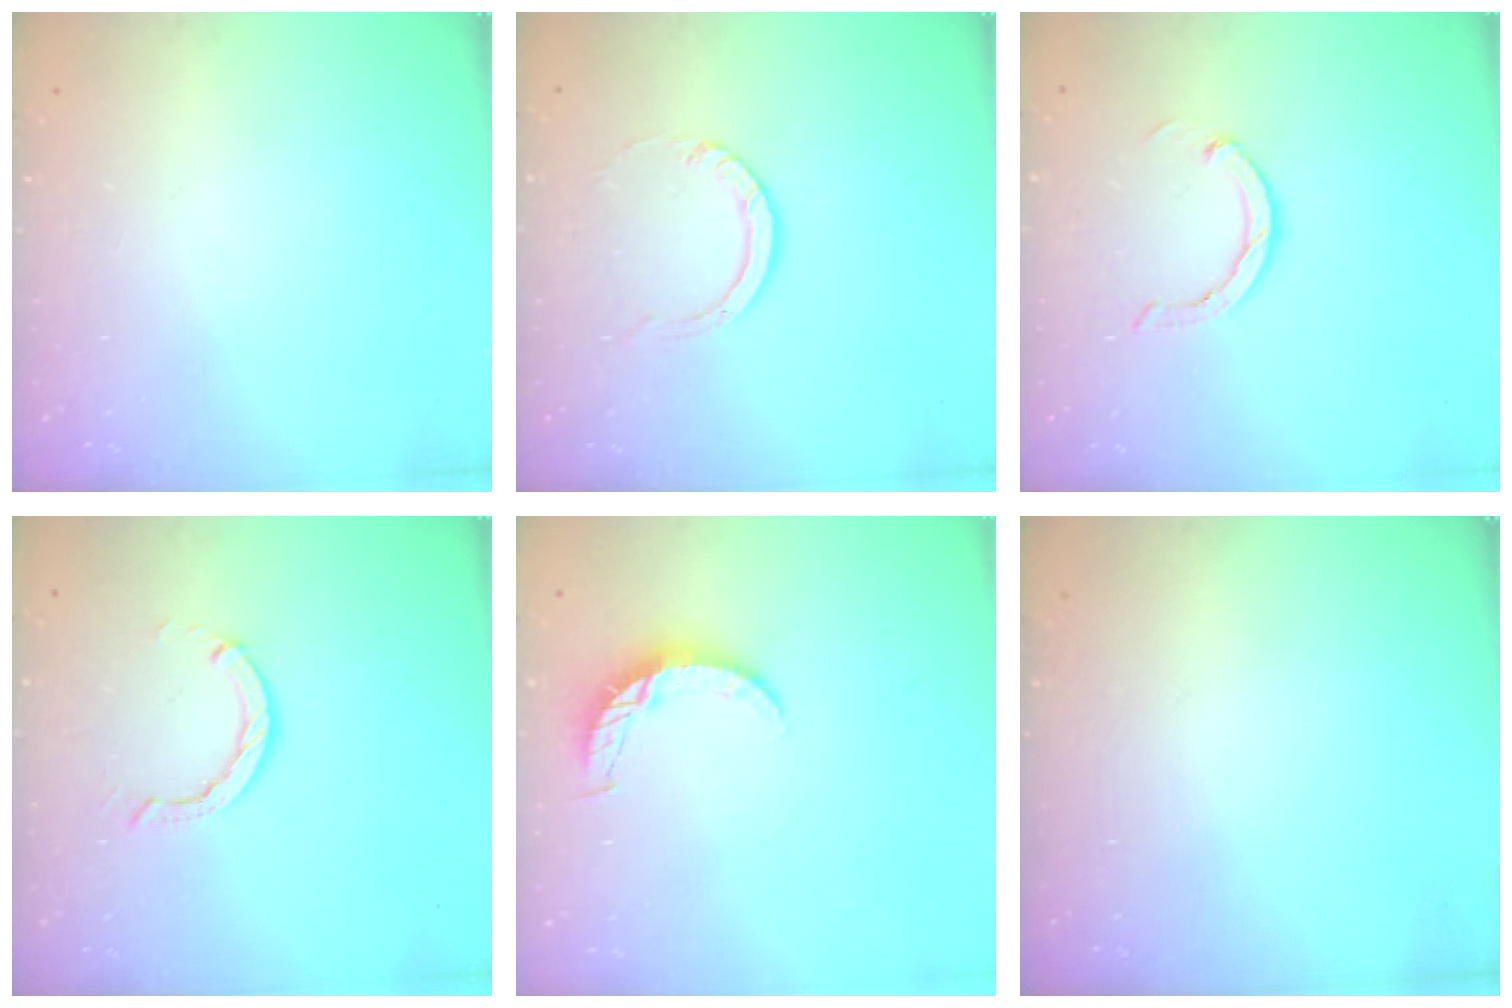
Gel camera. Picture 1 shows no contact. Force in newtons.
{"total": 3.9, "press": 3.9, "slide": 0.4}
{"total": 3.0, "press": 3.0, "slide": 0.1}
{"total": 3.2, "press": 3.1, "slide": 0.5}
{"total": 6.1, "press": 6.0, "slide": 0.6}
{"total": 0.0}